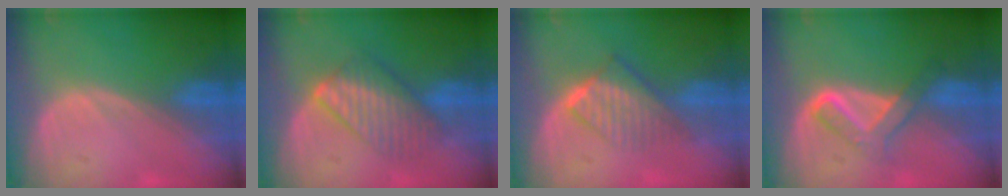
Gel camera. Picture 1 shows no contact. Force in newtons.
{"total": 6.6, "press": 6.6, "slide": 0.6}
{"total": 6.4, "press": 5.6, "slide": 3.2}
{"total": 5.1, "press": 5.1, "slide": 0.8}